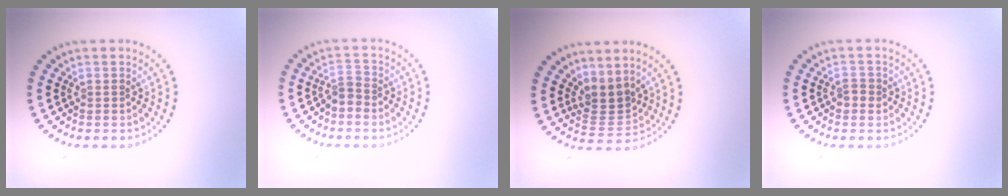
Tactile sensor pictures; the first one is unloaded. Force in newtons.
{"total": 1.7, "press": 1.2, "slide": 1.1}
{"total": 2.8, "press": 2.2, "slide": 1.9}
{"total": 1.0, "press": 1.0, "slide": 0.2}